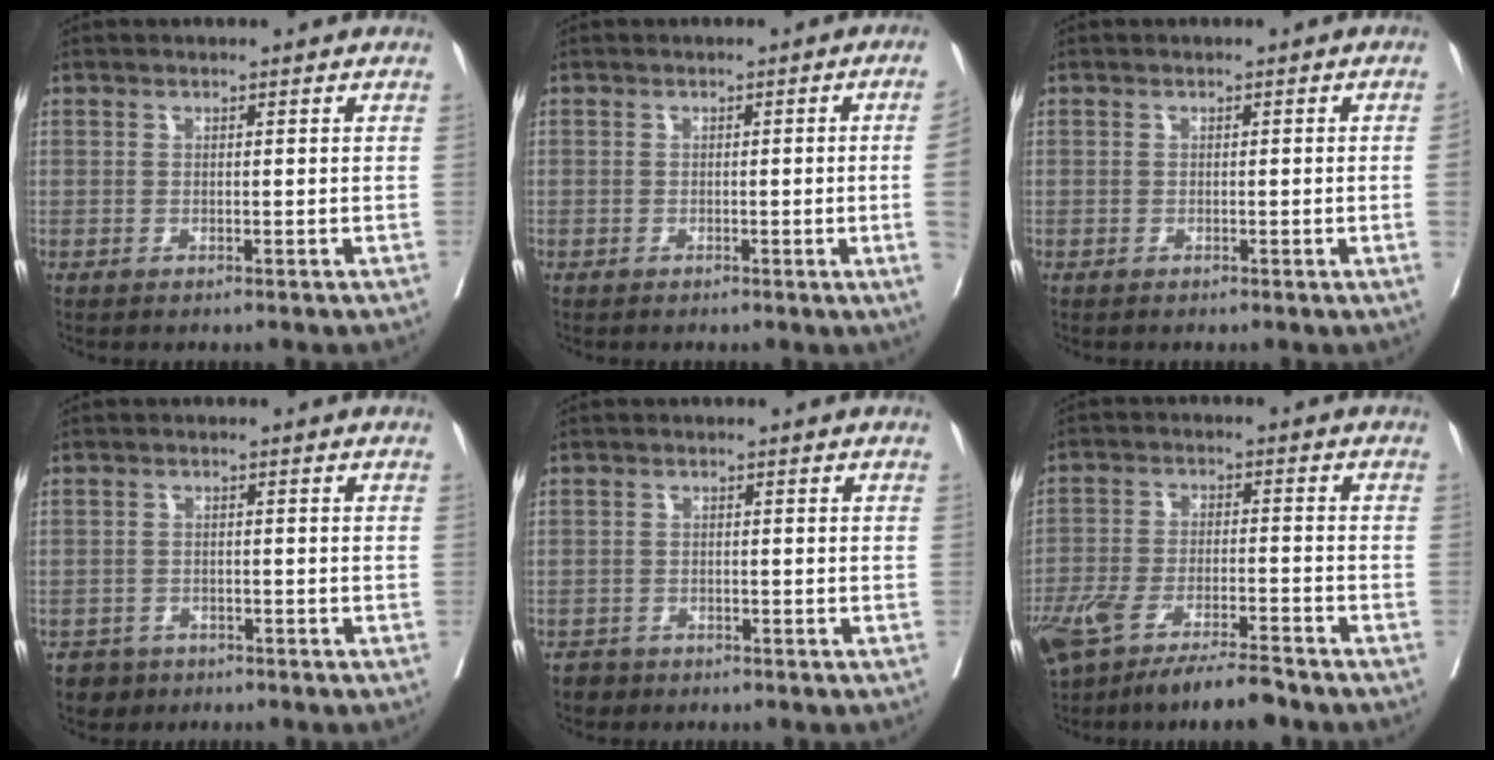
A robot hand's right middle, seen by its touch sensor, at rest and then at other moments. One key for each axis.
{"total": 3.8, "fx": -0.6, "fy": -1.2, "fz": 3.6, "tx": -0.041, "ty": -0.008, "tz": -0.006}
{"total": 1.0, "fx": -0.1, "fy": -0.2, "fz": 1.0, "tx": -0.018, "ty": -0.001, "tz": 0.002}
{"total": 3.2, "fx": -2.2, "fy": 2.3, "fz": 0.0, "tx": -0.003, "ty": 0.007, "tz": -0.036}
{"total": 2.0, "fx": -1.6, "fy": 1.3, "fz": 0.0, "tx": -0.007, "ty": 0.004, "tz": -0.028}
{"total": 12.2, "fx": -9.4, "fy": 1.9, "fz": 7.6, "tx": -0.141, "ty": -0.019, "tz": -0.161}